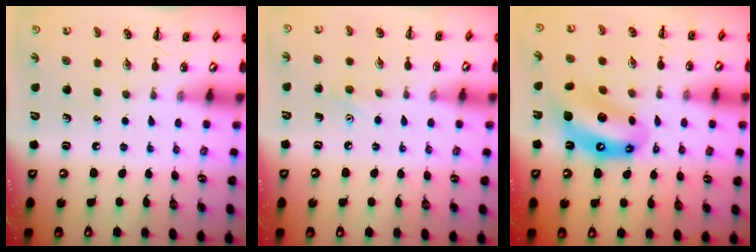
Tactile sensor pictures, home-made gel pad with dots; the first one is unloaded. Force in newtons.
{"total": 5.3, "press": 5.1, "slide": 1.3}
{"total": 13.0, "press": 12.4, "slide": 3.9}